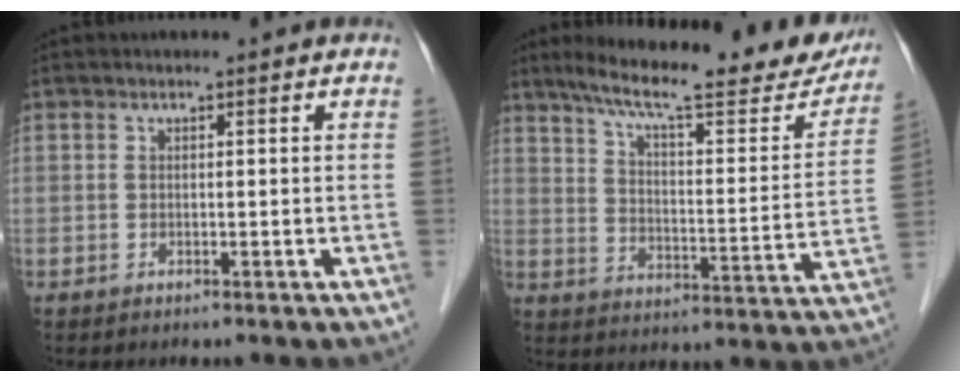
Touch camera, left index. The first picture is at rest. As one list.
[{"total": 24.0, "force": [20.0, 4.1, 12.5], "torque": [-0.179, -0.024, 0.264]}]